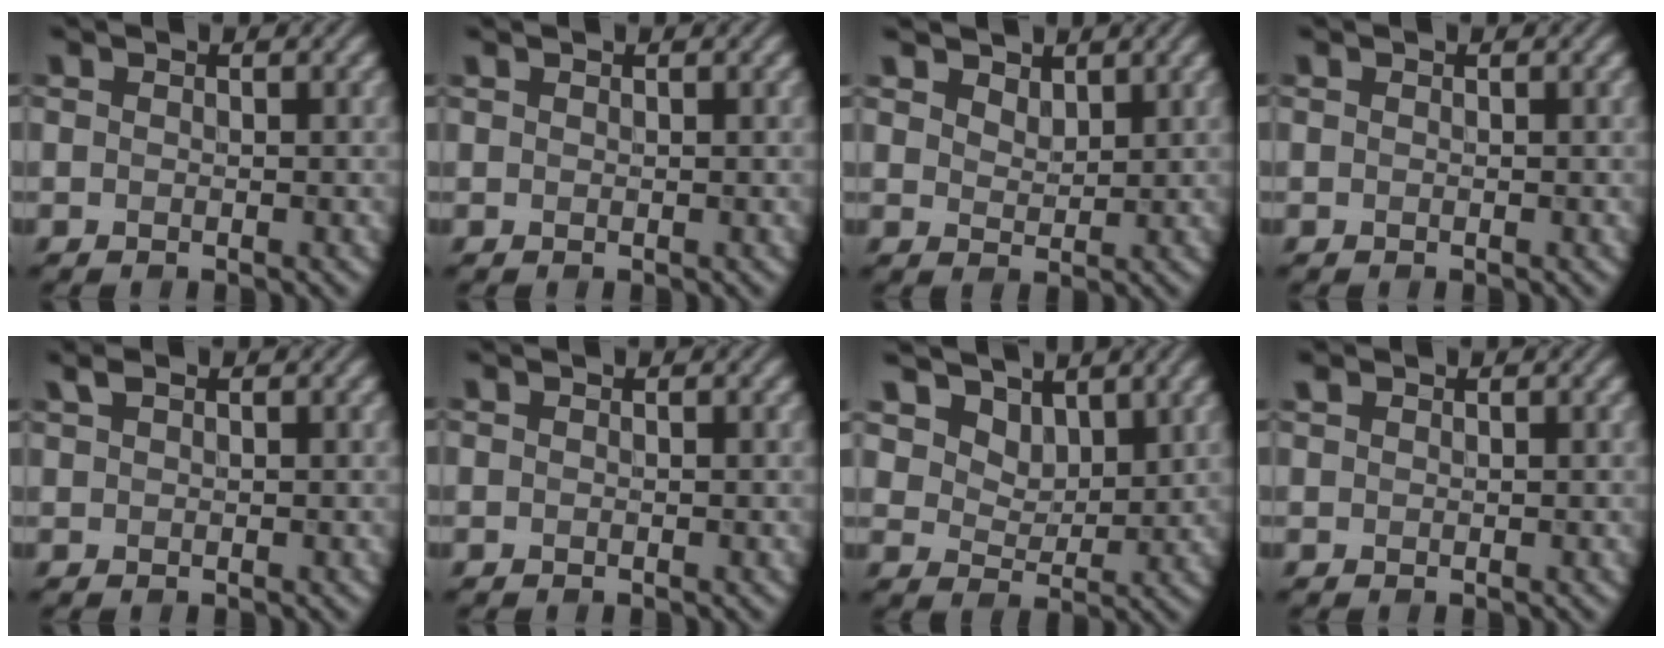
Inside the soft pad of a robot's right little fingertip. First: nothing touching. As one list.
[{"total": 0.0}, {"total": 2.1, "force": [1.7, 0.9, 0.6], "torque": [-0.018, -0.004, 0.034]}, {"total": 0.0}, {"total": 1.1, "force": [0.7, 0.4, 0.7], "torque": [-0.016, 0.003, 0.017]}, {"total": 0.0}, {"total": 5.6, "force": [4.0, 3.3, 2.2], "torque": [-0.072, -0.023, 0.076]}, {"total": 0.6, "force": [0.5, 0.3, 0.2], "torque": [-0.007, 0.002, 0.013]}]